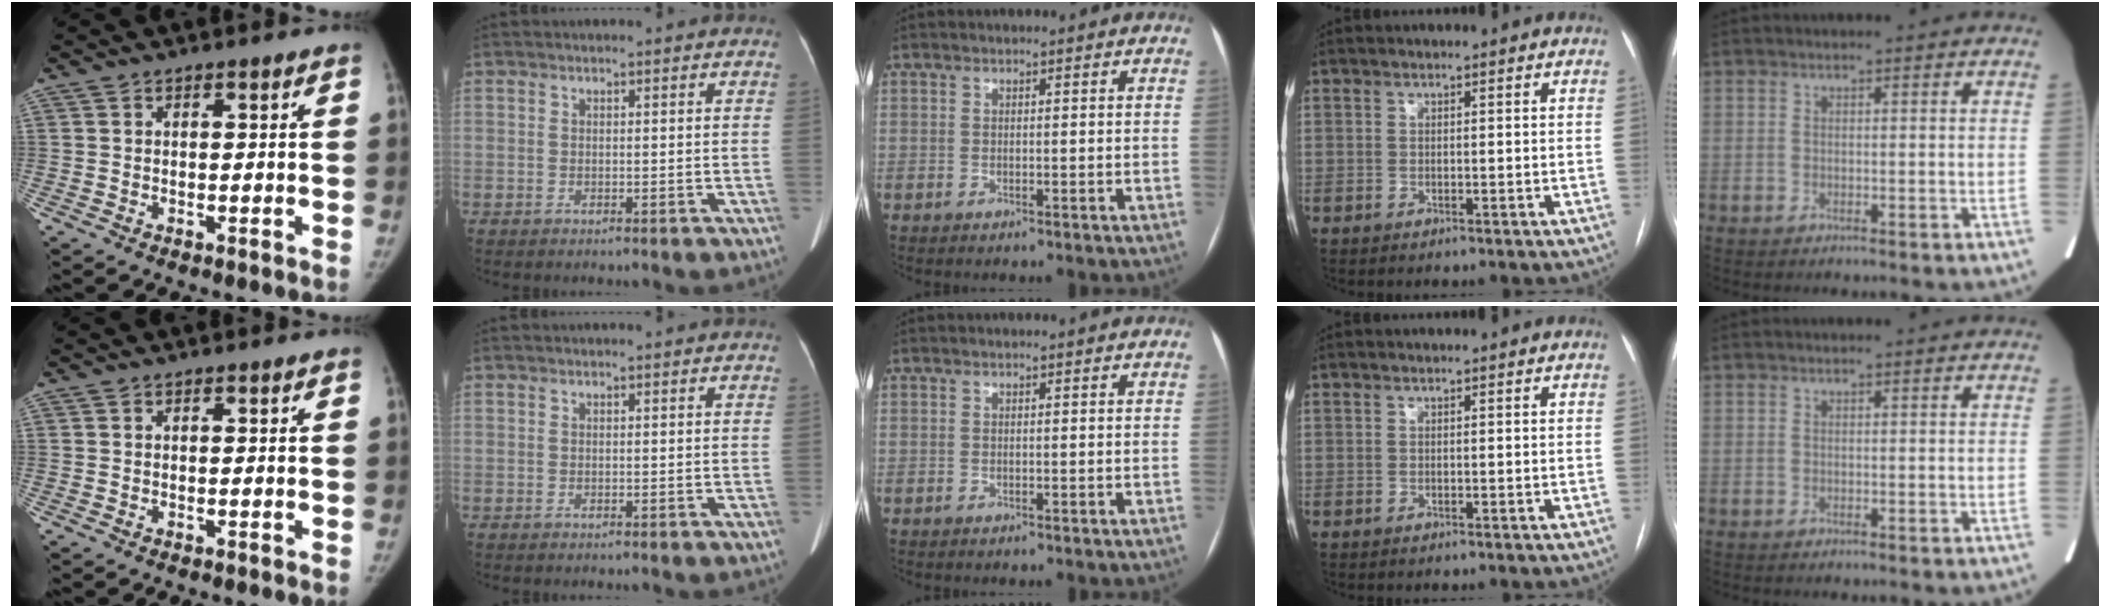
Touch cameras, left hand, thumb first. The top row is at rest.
{}